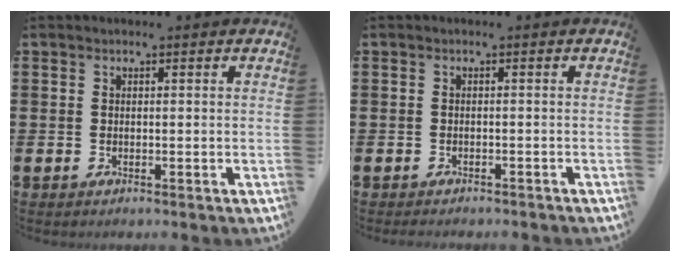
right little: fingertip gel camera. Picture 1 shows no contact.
{"total": 0.8, "force": [-0.8, 0.1, 0.1], "torque": [-0.003, -0.002, -0.015]}